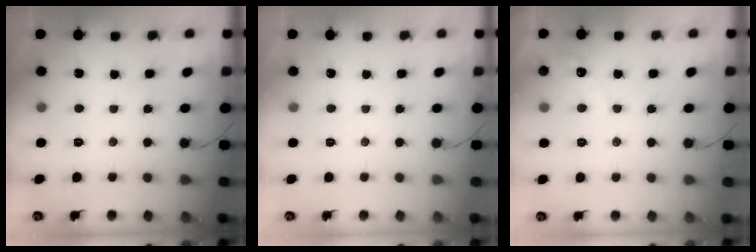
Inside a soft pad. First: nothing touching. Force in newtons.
{"total": 0.0}
{"total": 3.1, "press": 3.1, "slide": 0.2}